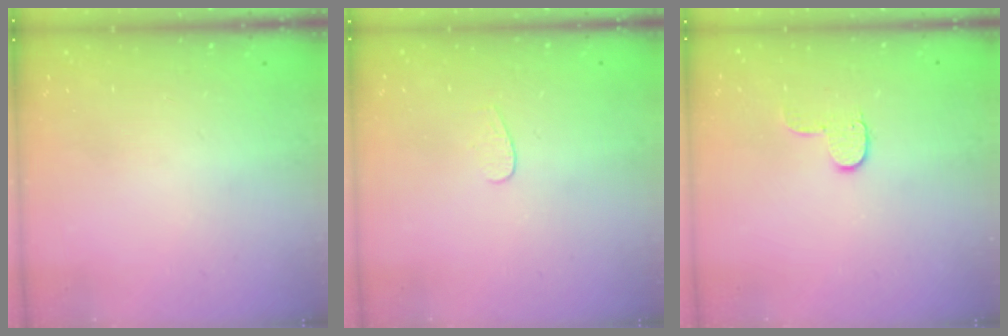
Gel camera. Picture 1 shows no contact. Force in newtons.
{"total": 3.5, "press": 3.5, "slide": 0.3}
{"total": 6.1, "press": 6.1, "slide": 0.4}